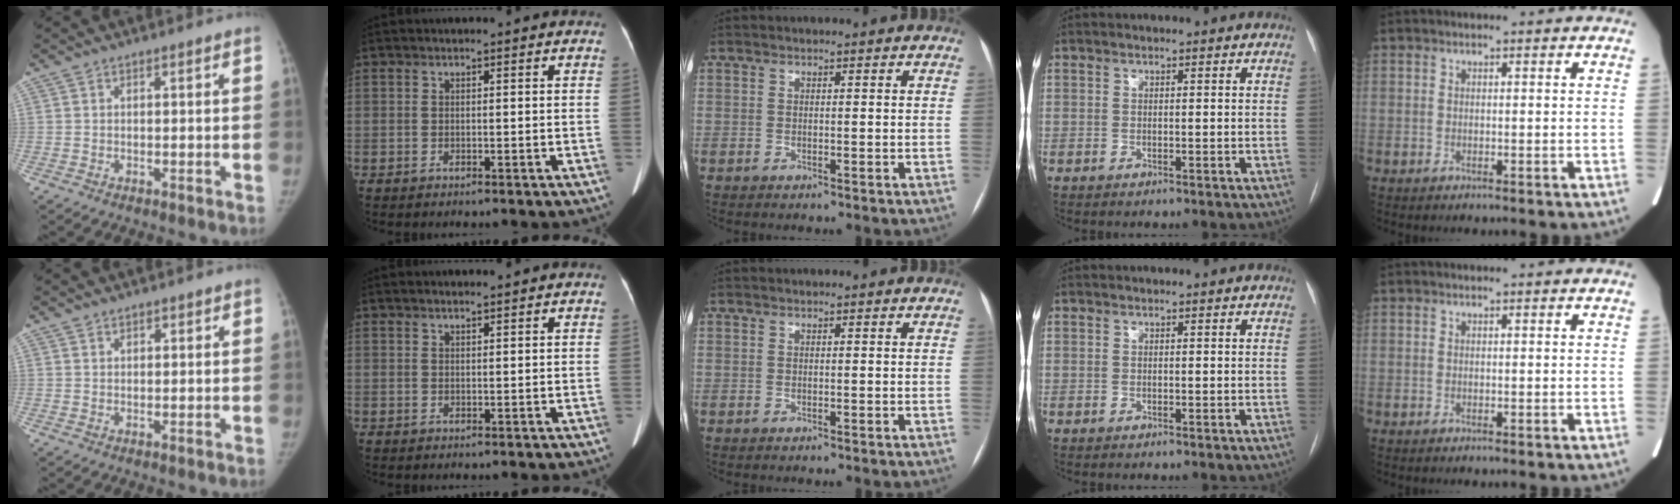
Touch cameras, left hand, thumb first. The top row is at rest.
{"thumb": {"total": 1.0, "force": [0.7, 0.7, 0.4], "torque": [0.004, -0.003, 0.009]}, "index": {"total": 0.6, "force": [0.6, 0.1, 0.2], "torque": [-0.010, 0.007, 0.011]}}